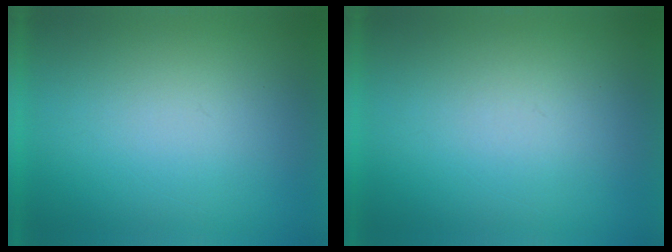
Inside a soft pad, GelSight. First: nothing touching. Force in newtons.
{"total": 1.2}